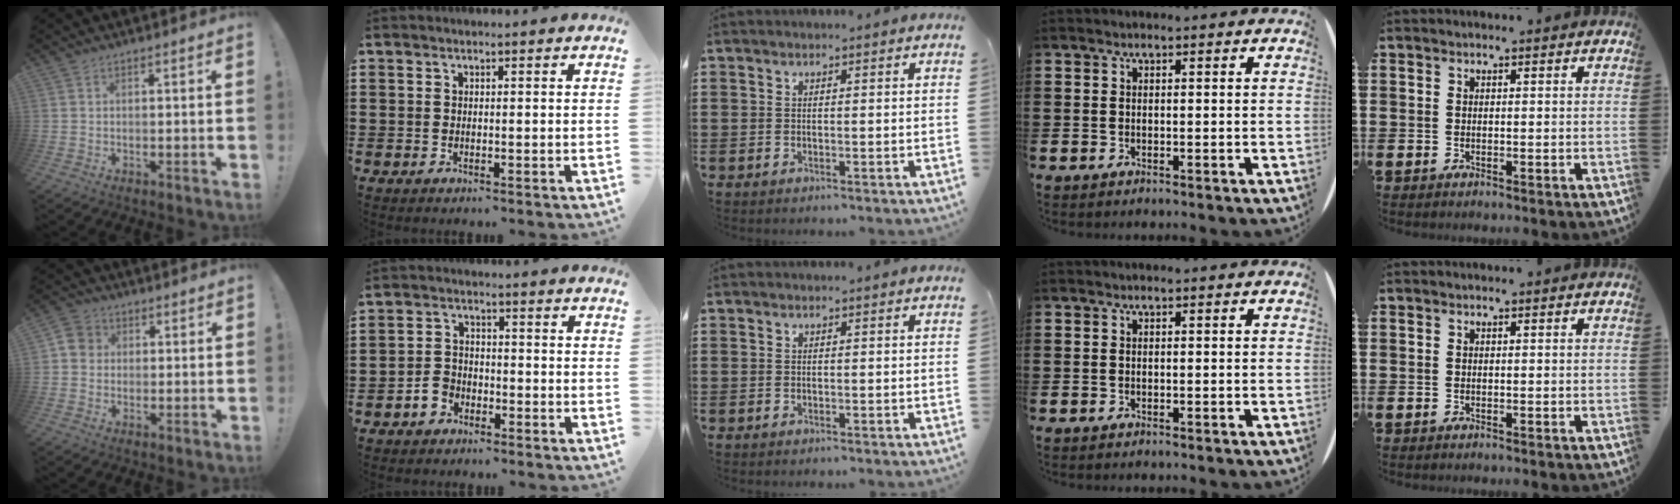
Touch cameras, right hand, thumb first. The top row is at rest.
{"thumb": {"total": 5.2, "force": [0.5, 4.8, 1.8], "torque": [-0.025, 0.015, 0.012]}, "index": {"total": 3.1, "force": [-2.0, 2.2, 1.0], "torque": [-0.031, 0.004, -0.044]}}